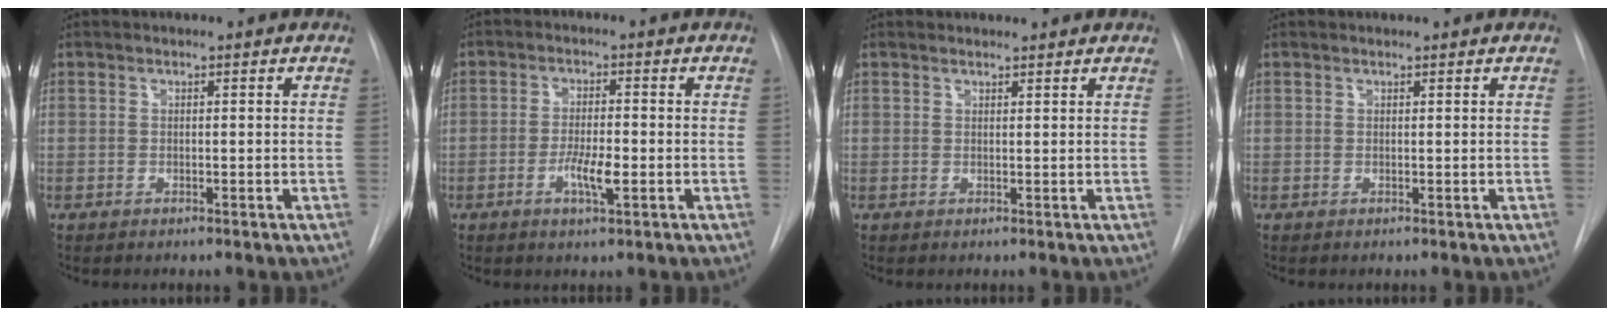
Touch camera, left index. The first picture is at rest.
{"total": 4.6, "force": [-2.2, 0.8, 3.9], "torque": [-0.073, -0.008, -0.034]}
{"total": 1.4, "force": [1.4, 0.4, 0.1], "torque": [-0.008, 0.011, 0.020]}
{"total": 0.0}